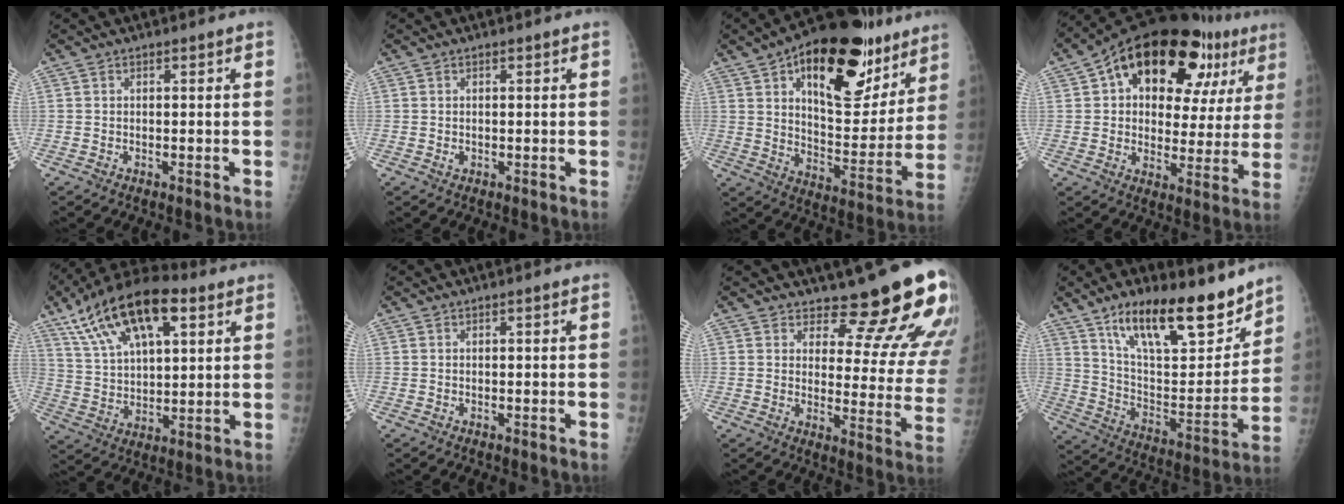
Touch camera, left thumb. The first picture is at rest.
{"total": 0.9, "force": [0.1, 0.8, 0.4], "torque": [-0.004, 0.000, 0.003]}
{"total": 27.7, "force": [15.2, 13.0, 19.2], "torque": [-0.242, -0.036, 0.232]}
{"total": 24.6, "force": [11.1, 13.9, 17.1], "torque": [-0.202, 0.019, 0.163]}
{"total": 20.5, "force": [10.5, 9.4, 14.9], "torque": [-0.249, -0.006, 0.188]}
{"total": 0.0}
{"total": 15.0, "force": [13.0, 4.1, 6.3], "torque": [-0.035, -0.126, 0.151]}
{"total": 22.8, "force": [15.8, 7.8, 14.5], "torque": [-0.187, -0.071, 0.268]}